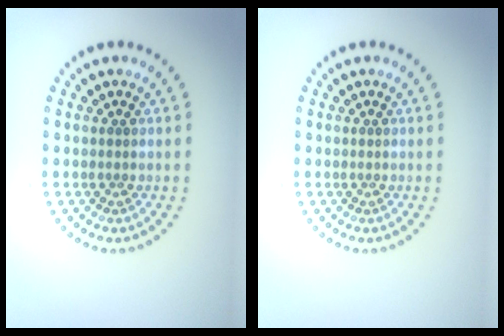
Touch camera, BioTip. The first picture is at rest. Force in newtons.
{"total": 0.0}